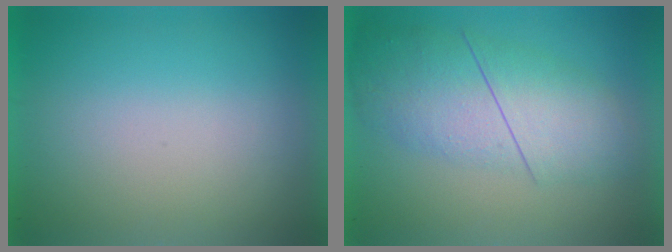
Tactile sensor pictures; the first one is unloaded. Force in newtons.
{"total": 4.7}